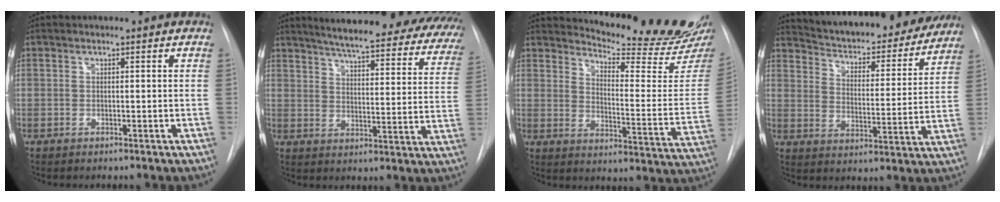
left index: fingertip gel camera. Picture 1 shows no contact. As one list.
[{"total": 28.3, "force": [24.7, 5.1, 12.8], "torque": [-0.182, -0.070, 0.281]}, {"total": 18.4, "force": [17.5, -0.4, 5.7], "torque": [-0.089, -0.131, 0.212]}, {"total": 22.5, "force": [20.5, 5.1, 7.7], "torque": [-0.121, -0.030, 0.273]}]